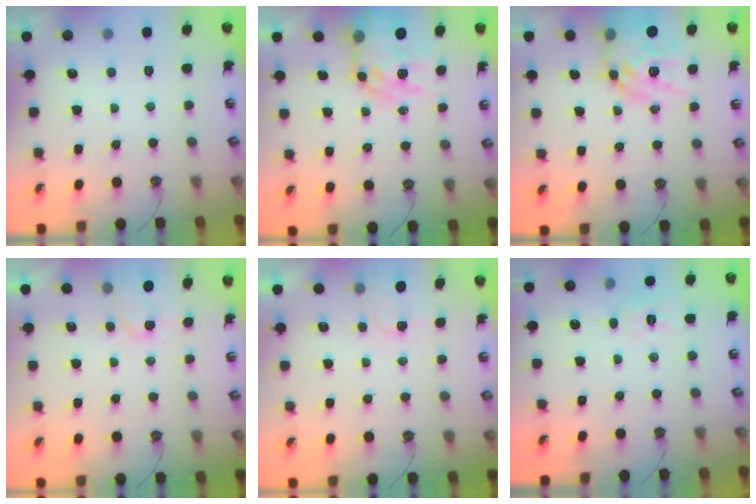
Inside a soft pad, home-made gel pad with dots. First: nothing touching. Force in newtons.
{"total": 12.3, "press": 12.3, "slide": 1.0}
{"total": 17.1, "press": 17.0, "slide": 1.6}
{"total": 3.0, "press": 2.9, "slide": 0.5}
{"total": 2.0, "press": 2.0, "slide": 0.3}
{"total": 6.4, "press": 6.4, "slide": 0.5}